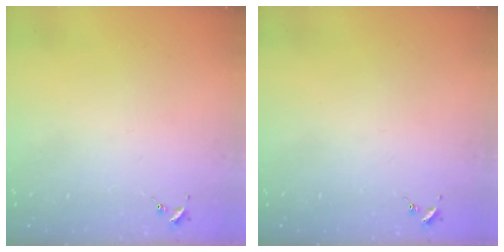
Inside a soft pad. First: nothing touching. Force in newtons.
{"total": 0.0}